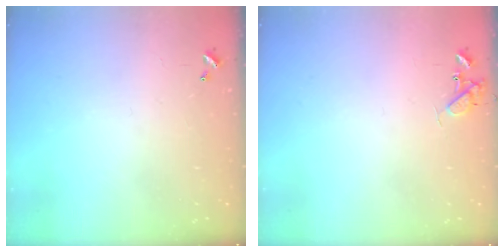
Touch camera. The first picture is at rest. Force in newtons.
{"total": 8.6, "press": 8.6, "slide": 0.7}